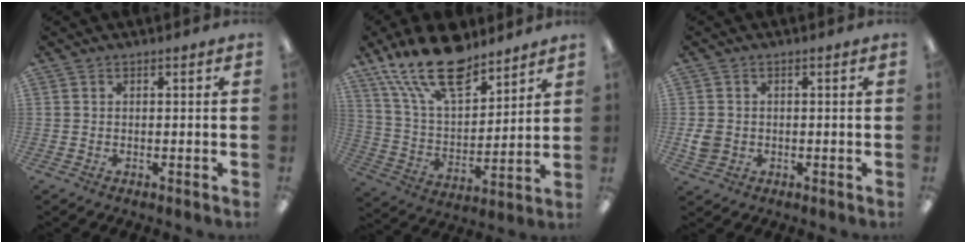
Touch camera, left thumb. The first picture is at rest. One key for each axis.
{"total": 19.8, "fx": 14.2, "fy": 8.5, "fz": 10.8, "tx": -0.208, "ty": -0.069, "tz": 0.255}
{"total": 3.7, "fx": -0.3, "fy": 3.2, "fz": 1.8, "tx": -0.029, "ty": 0.001, "tz": -0.005}